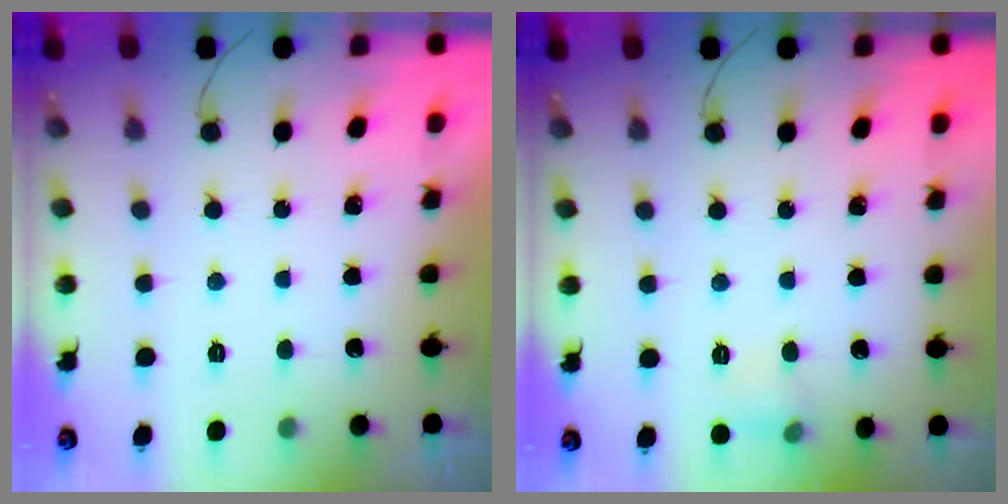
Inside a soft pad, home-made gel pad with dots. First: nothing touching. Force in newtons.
{"total": 5.7, "press": 5.4, "slide": 1.6}